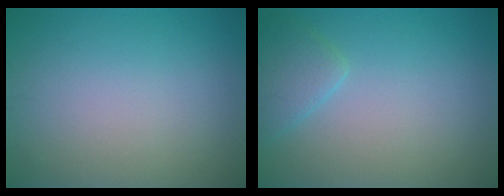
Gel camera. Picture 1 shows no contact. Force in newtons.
{"total": 2.1, "press": 2.1, "slide": 0.1}